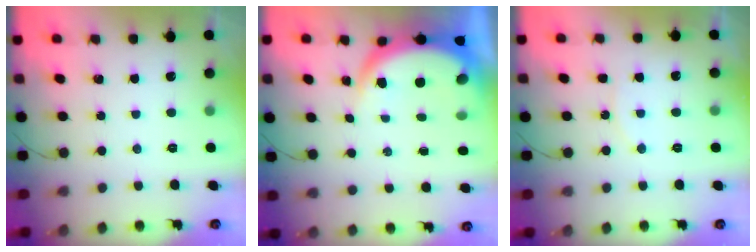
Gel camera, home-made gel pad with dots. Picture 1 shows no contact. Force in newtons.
{"total": 7.1, "press": 7.0, "slide": 1.0}
{"total": 5.9, "press": 5.5, "slide": 2.2}